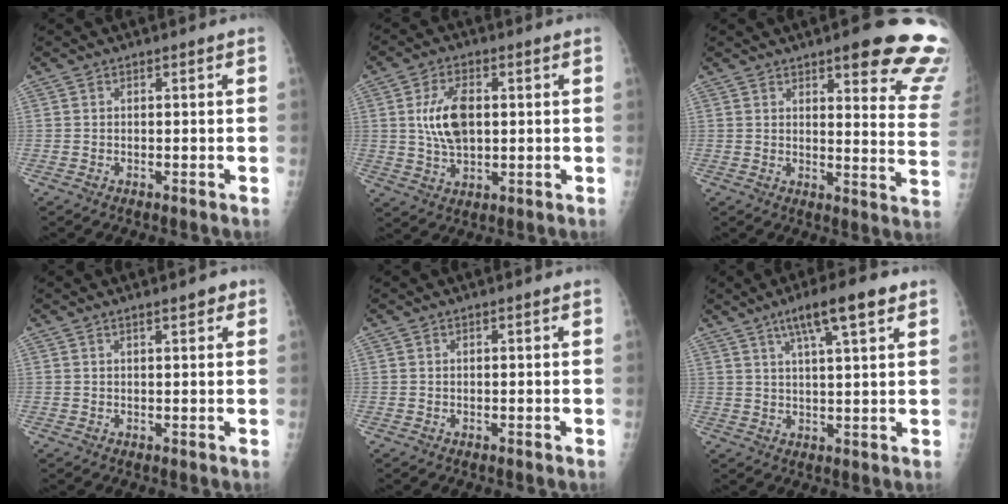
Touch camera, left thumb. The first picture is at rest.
{"total": 8.9, "force": [1.3, 4.9, 7.3], "torque": [-0.133, -0.002, 0.030]}
{"total": 18.8, "force": [13.0, 4.6, 12.7], "torque": [-0.118, -0.065, 0.144]}
{"total": 2.5, "force": [1.6, 0.7, 1.8], "torque": [-0.017, -0.004, 0.020]}
{"total": 0.0}
{"total": 9.8, "force": [5.6, 1.7, 7.9], "torque": [-0.126, -0.008, 0.090]}